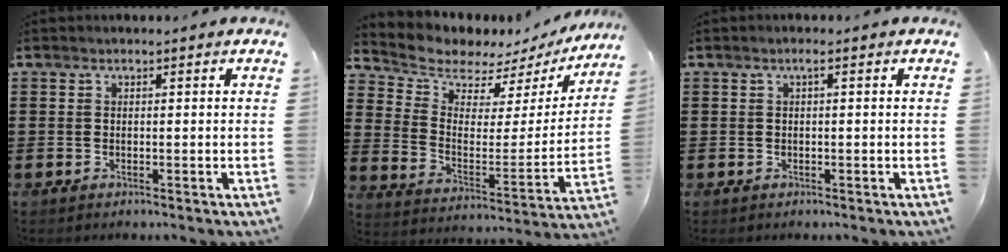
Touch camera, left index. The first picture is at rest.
{"total": 5.6, "force": [5.2, 2.0, 0.4], "torque": [-0.049, -0.046, 0.087]}
{"total": 1.0, "force": [0.0, 0.1, 1.0], "torque": [-0.019, 0.000, 0.000]}